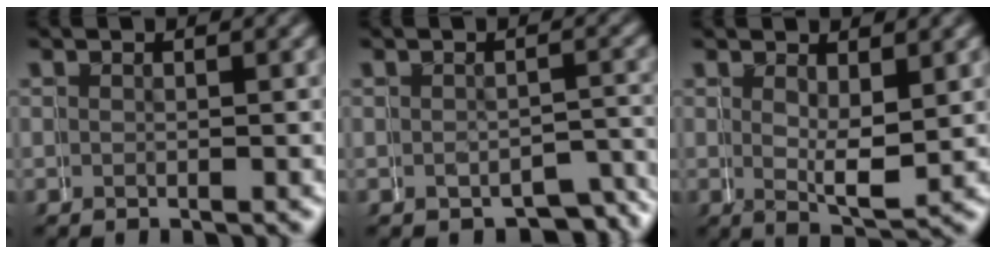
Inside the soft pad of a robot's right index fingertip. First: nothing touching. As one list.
[{"total": 3.2, "force": [-2.6, 1.8, 0.8], "torque": [0.001, 0.001, -0.042]}, {"total": 2.6, "force": [1.4, 0.6, 2.1], "torque": [-0.035, -0.004, 0.027]}]